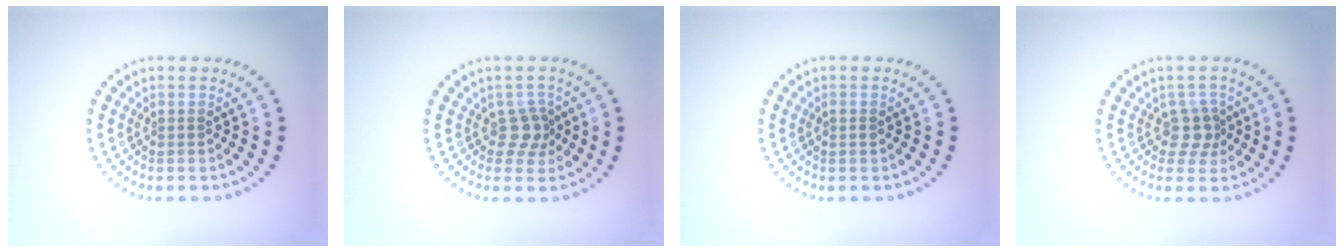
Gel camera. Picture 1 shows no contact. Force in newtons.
{"total": 2.0, "press": 1.6, "slide": 1.3}
{"total": 0.8, "press": 0.8, "slide": 0.0}
{"total": 2.3, "press": 1.8, "slide": 1.3}